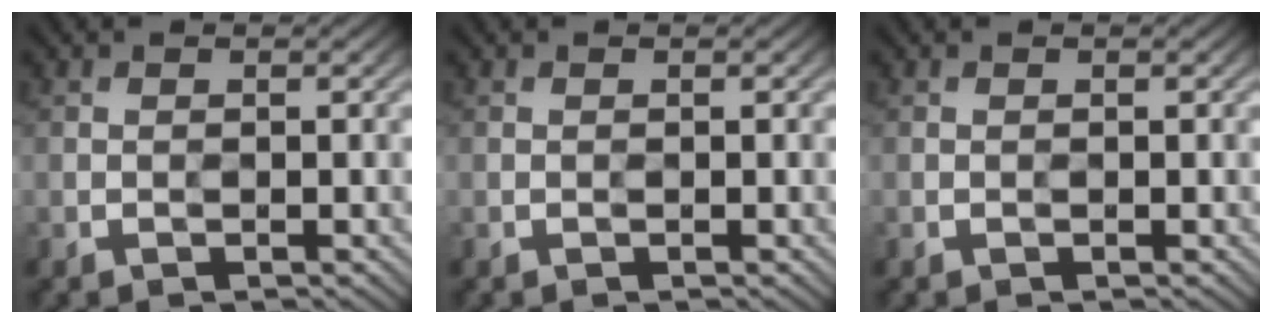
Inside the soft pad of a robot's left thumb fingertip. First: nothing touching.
{"total": 0.0}
{"total": 0.0}